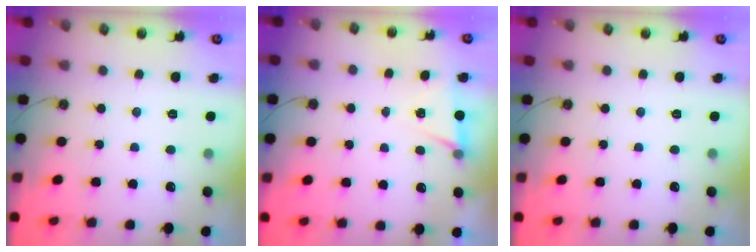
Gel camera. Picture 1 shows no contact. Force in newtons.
{"total": 4.6, "press": 1.6, "slide": 4.3}
{"total": 0.0}